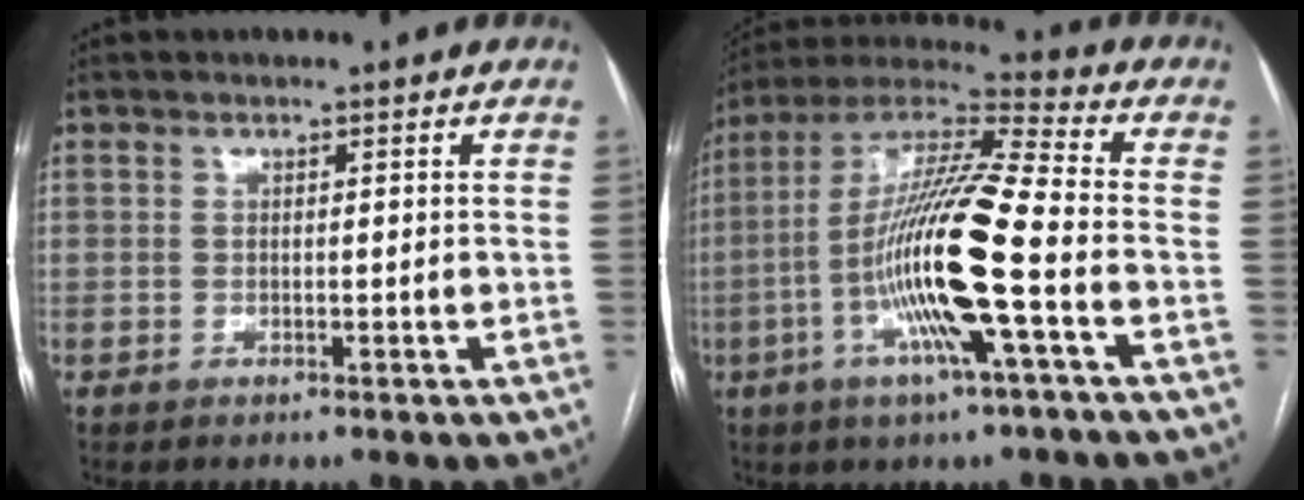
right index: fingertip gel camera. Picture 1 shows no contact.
{"total": 18.1, "force": [-4.6, 0.5, 17.5], "torque": [-0.346, -0.005, -0.095]}